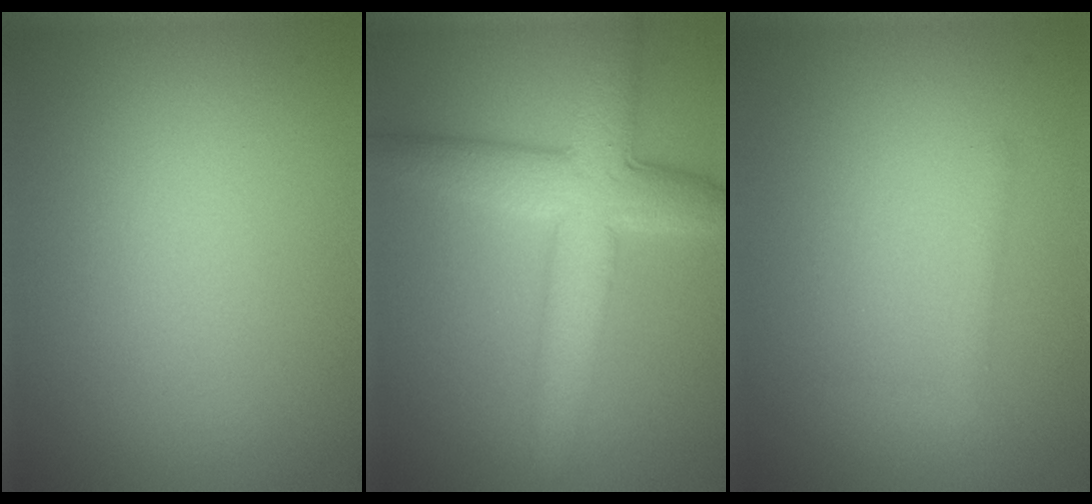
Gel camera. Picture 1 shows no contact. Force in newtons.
{"total": 6.5, "press": 6.5, "slide": 0.1}
{"total": 0.8, "press": 0.8, "slide": 0.1}